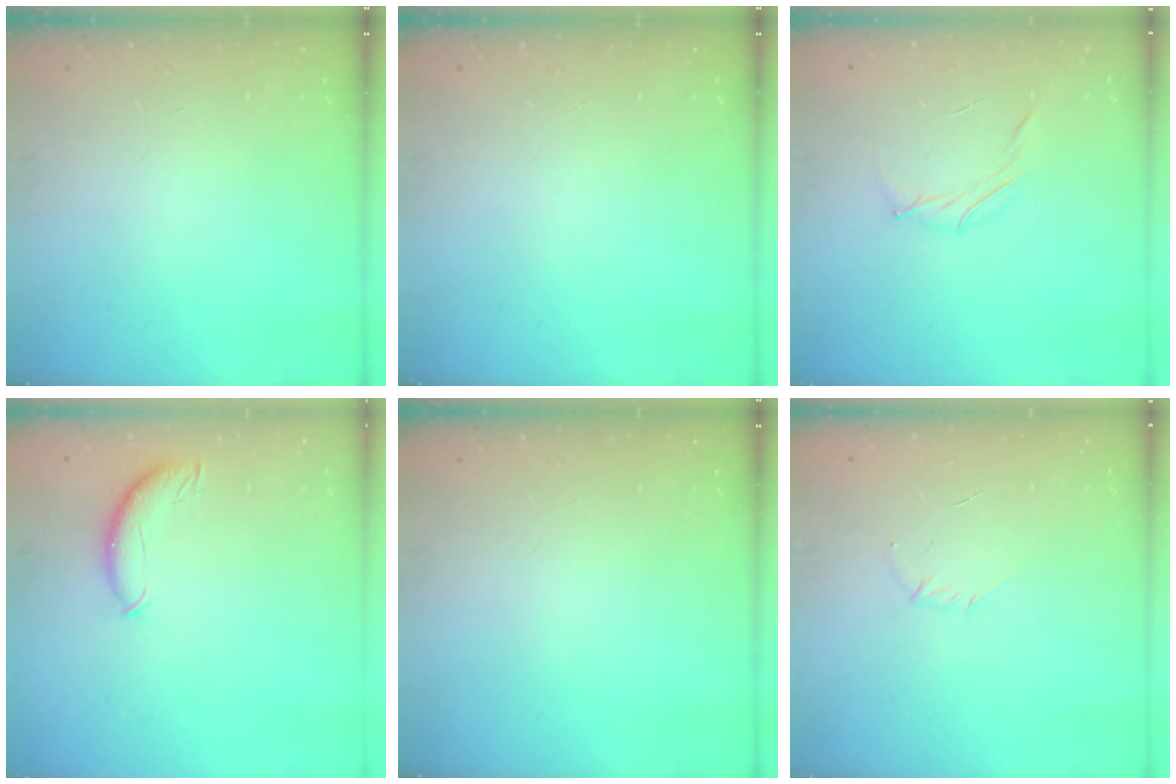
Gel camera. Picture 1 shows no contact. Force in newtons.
{"total": 0.0}
{"total": 4.0, "press": 3.9, "slide": 1.0}
{"total": 8.4, "press": 8.3, "slide": 1.2}
{"total": 0.0}
{"total": 2.8, "press": 2.7, "slide": 0.7}